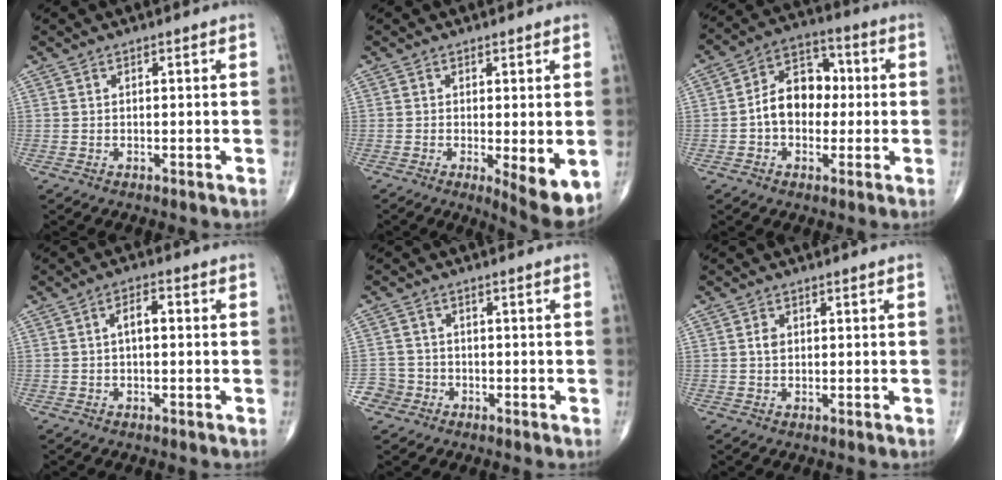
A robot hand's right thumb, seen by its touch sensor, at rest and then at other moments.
{"total": 7.1, "force": [-1.3, 1.9, 6.7], "torque": [-0.091, -0.021, -0.017]}
{"total": 10.9, "force": [-0.4, 8.0, 7.5], "torque": [-0.093, 0.035, -0.019]}
{"total": 3.7, "force": [0.2, 1.8, 3.2], "torque": [-0.053, 0.014, 0.000]}
{"total": 3.8, "force": [-1.8, 3.4, -0.3], "torque": [0.027, 0.017, -0.038]}
{"total": 1.6, "force": [0.2, 1.2, 1.1], "torque": [-0.016, 0.003, 0.004]}